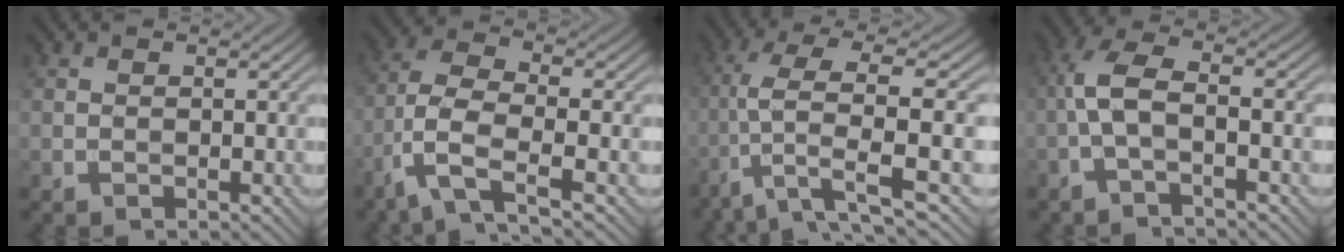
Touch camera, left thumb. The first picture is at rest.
{"total": 7.0, "force": [-3.7, 2.0, 5.6], "torque": [-0.120, 0.003, -0.092]}
{"total": 7.8, "force": [-1.4, 1.6, 7.5], "torque": [-0.135, 0.018, -0.038]}
{"total": 5.2, "force": [-1.4, 1.4, 4.8], "torque": [-0.105, 0.014, -0.043]}